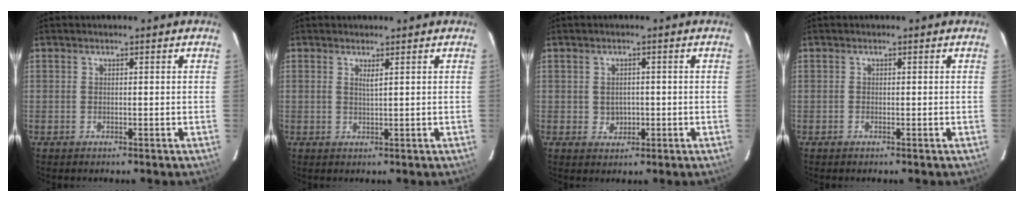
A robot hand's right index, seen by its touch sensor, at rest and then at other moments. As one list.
[{"total": 1.2, "force": [0.7, -0.1, 0.9], "torque": [-0.017, -0.001, 0.012]}, {"total": 2.5, "force": [-0.2, 2.3, 0.9], "torque": [-0.014, 0.005, 0.004]}, {"total": 0.0}]